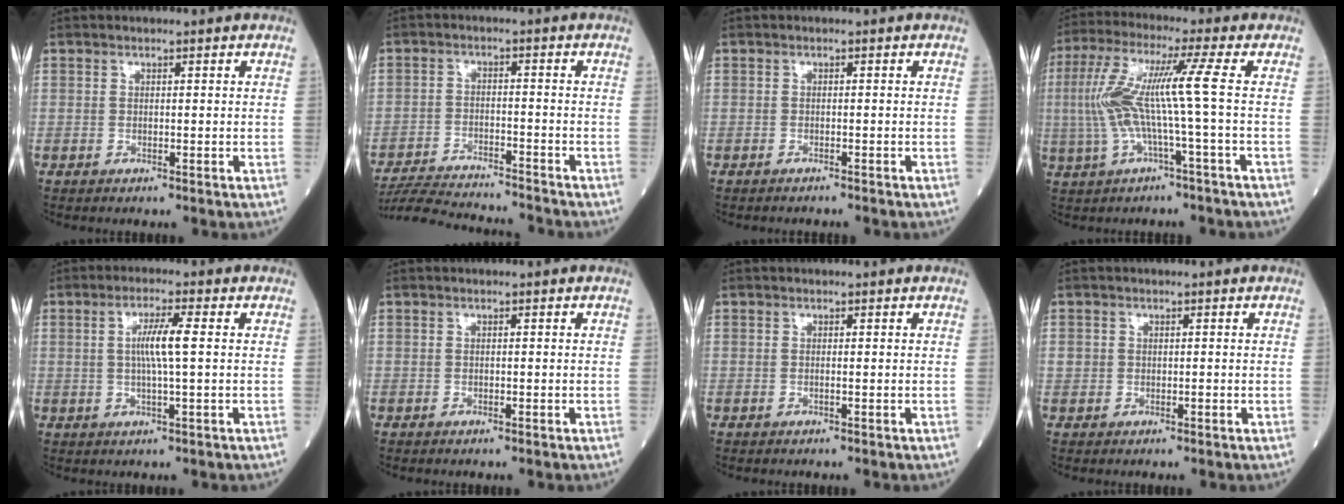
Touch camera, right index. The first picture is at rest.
{"total": 13.3, "force": [-12.8, 0.9, 3.6], "torque": [-0.059, -0.003, -0.197]}
{"total": 1.6, "force": [-1.6, 0.0, 0.2], "torque": [-0.005, -0.002, -0.020]}
{"total": 9.9, "force": [-0.4, -1.1, 9.8], "torque": [-0.211, 0.023, -0.006]}
{"total": 5.1, "force": [0.5, -0.2, 5.0], "torque": [-0.094, 0.001, 0.010]}
{"total": 0.0}
{"total": 0.0}
{"total": 1.2, "force": [0.0, 1.1, 0.5], "torque": [-0.013, 0.009, 0.006]}